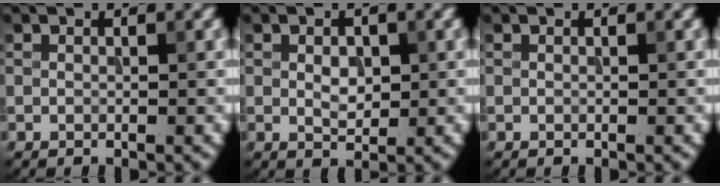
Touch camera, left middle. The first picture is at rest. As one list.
[{"total": 2.0, "force": [0.2, 1.3, 1.6], "torque": [-0.028, -0.001, 0.005]}, {"total": 0.0}]